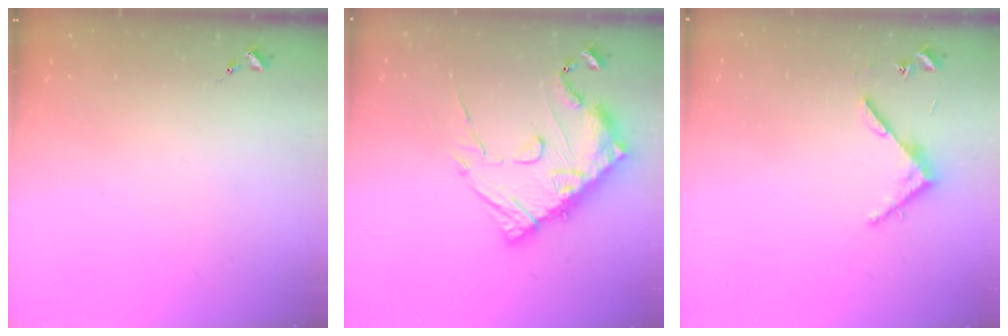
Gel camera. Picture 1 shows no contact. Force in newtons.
{"total": 17.5, "press": 17.5, "slide": 1.6}
{"total": 5.0, "press": 5.0, "slide": 0.4}